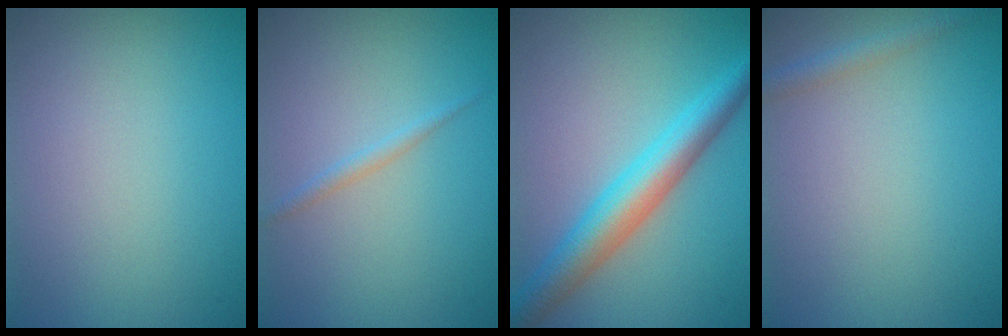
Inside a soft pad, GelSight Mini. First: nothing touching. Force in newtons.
{"total": 0.9, "press": 0.9, "slide": 0.0}
{"total": 5.6, "press": 5.6, "slide": 0.2}
{"total": 1.4, "press": 1.4, "slide": 0.1}